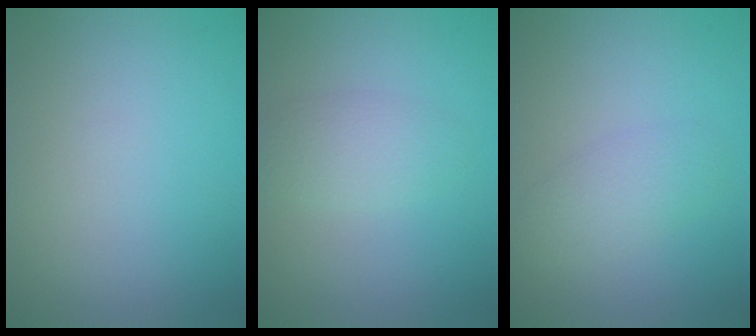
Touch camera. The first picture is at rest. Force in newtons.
{"total": 2.4, "press": 2.4, "slide": 0.0}
{"total": 2.3, "press": 2.3, "slide": 0.1}